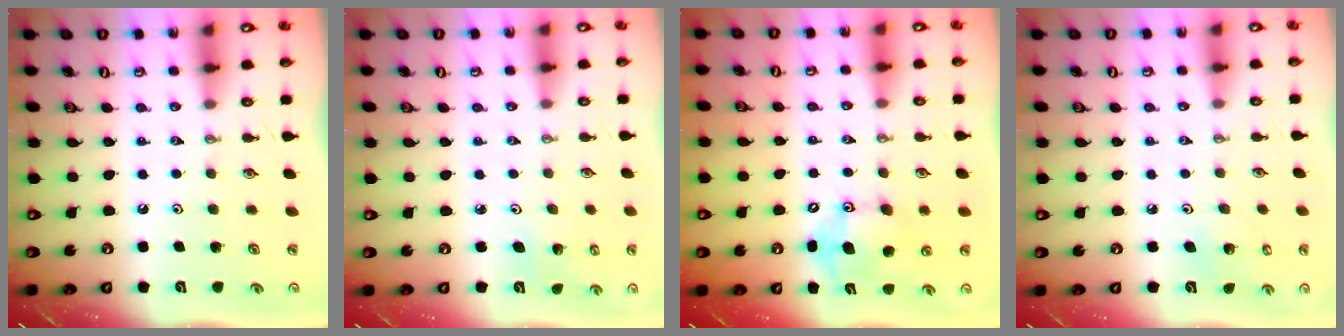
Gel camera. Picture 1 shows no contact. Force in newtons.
{"total": 2.8, "press": 2.8, "slide": 0.2}
{"total": 11.8, "press": 11.6, "slide": 1.9}
{"total": 4.9, "press": 4.8, "slide": 0.3}